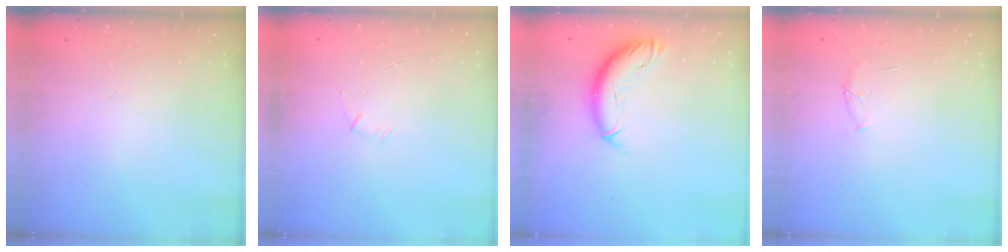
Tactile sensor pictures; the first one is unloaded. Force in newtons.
{"total": 4.0, "press": 3.9, "slide": 0.9}
{"total": 9.9, "press": 9.9, "slide": 1.0}
{"total": 4.7, "press": 4.4, "slide": 1.8}